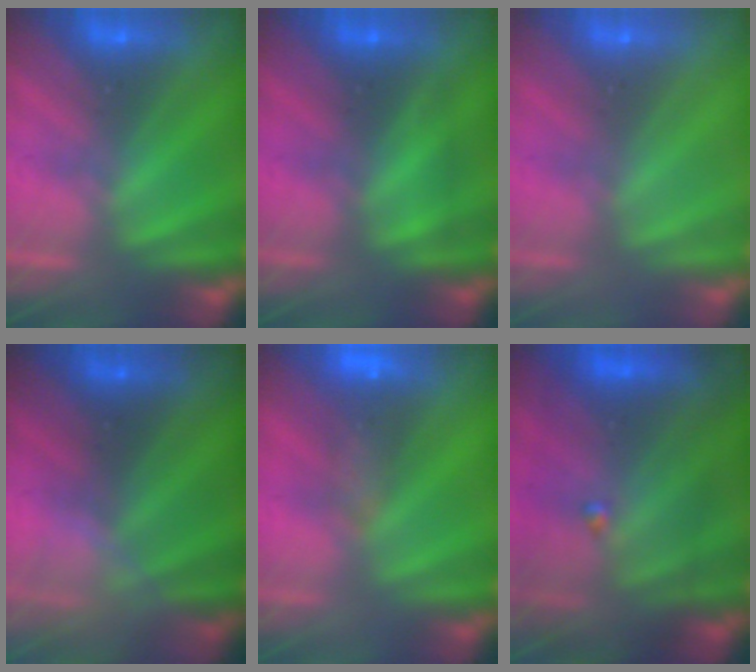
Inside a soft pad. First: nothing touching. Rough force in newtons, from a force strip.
{"total": 1.8}
{"total": 3.3}
{"total": 2.4}
{"total": 6.7}
{"total": 7.2}